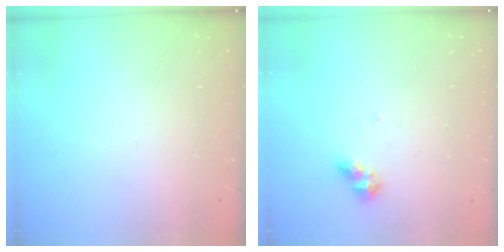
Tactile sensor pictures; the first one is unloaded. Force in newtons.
{"total": 6.4, "press": 6.4, "slide": 0.3}